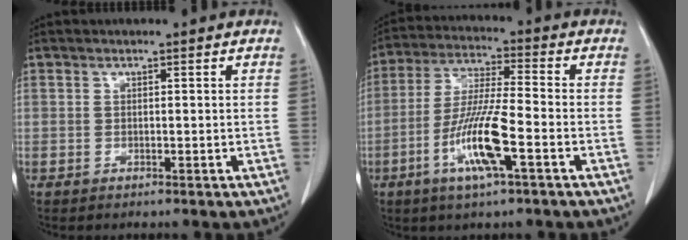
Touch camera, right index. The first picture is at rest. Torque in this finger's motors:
{"motor_torque": [1.11, -0.98, 0.30, 0.21]}